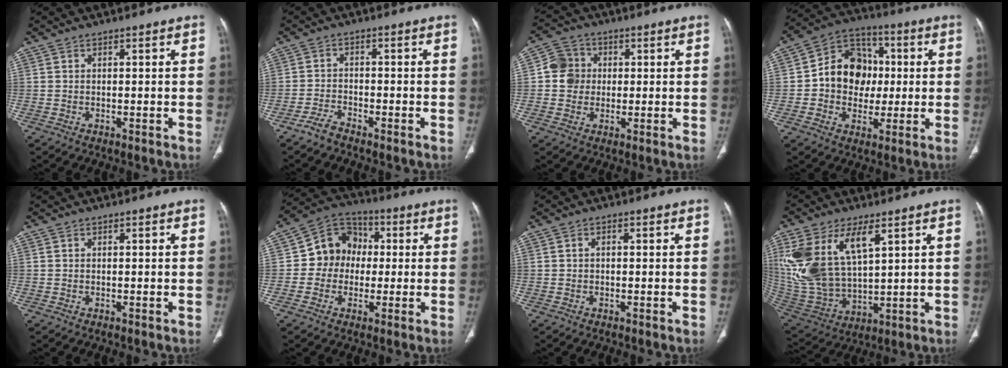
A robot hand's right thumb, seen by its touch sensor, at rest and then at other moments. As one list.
[{"total": 2.8, "force": [-2.5, 0.7, 1.0], "torque": [-0.028, 0.010, -0.051]}, {"total": 6.1, "force": [0.4, 5.8, 1.9], "torque": [-0.012, 0.008, -0.001]}, {"total": 13.7, "force": [0.4, 11.3, 7.8], "torque": [-0.075, 0.024, 0.000]}, {"total": 0.0}, {"total": 10.1, "force": [-0.1, 9.1, 4.5], "torque": [-0.033, 0.027, -0.016]}, {"total": 0.7, "force": [0.0, 0.5, 0.5], "torque": [-0.010, 0.002, -0.001]}, {"total": 19.2, "force": [7.7, 9.6, 14.8], "torque": [-0.305, -0.022, 0.164]}]